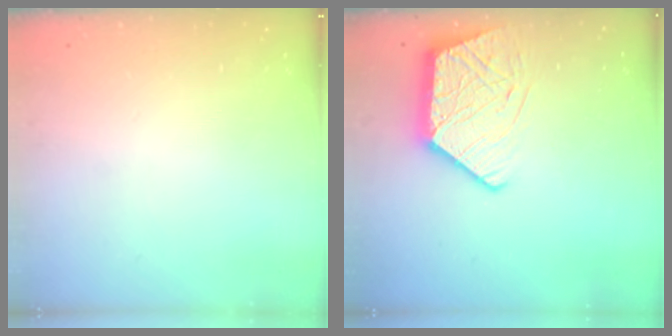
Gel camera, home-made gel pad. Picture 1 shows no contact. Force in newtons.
{"total": 14.1, "press": 14.1, "slide": 1.4}